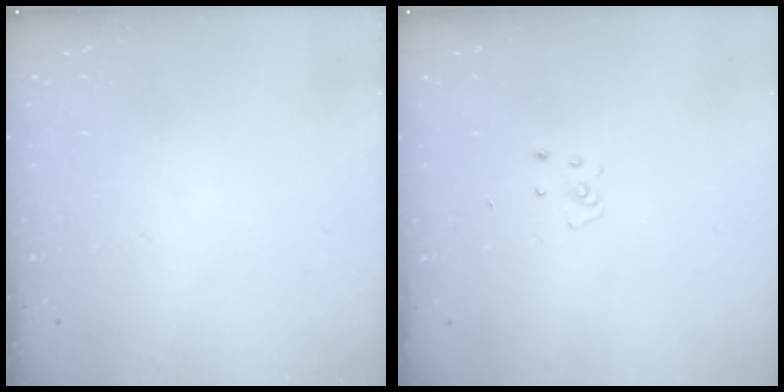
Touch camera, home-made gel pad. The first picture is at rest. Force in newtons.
{"total": 2.6, "press": 2.6, "slide": 0.2}